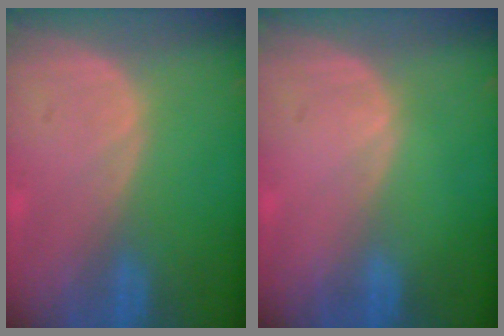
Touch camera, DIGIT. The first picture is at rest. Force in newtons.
{"total": 0.0}